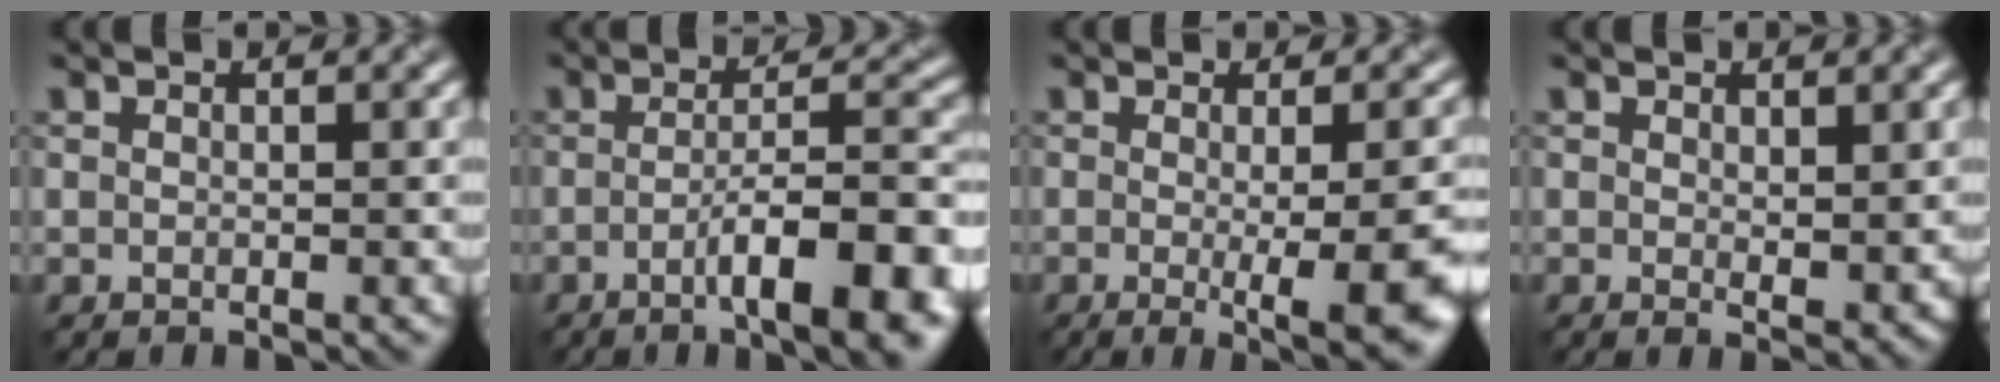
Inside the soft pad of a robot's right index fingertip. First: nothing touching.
{"total": 9.9, "force": [-3.6, 2.4, 8.9], "torque": [-0.112, 0.001, -0.056]}
{"total": 7.5, "force": [-1.7, 1.7, 7.1], "torque": [-0.081, -0.016, -0.017]}
{"total": 1.8, "force": [0.5, 0.6, 1.6], "torque": [-0.025, -0.011, 0.013]}